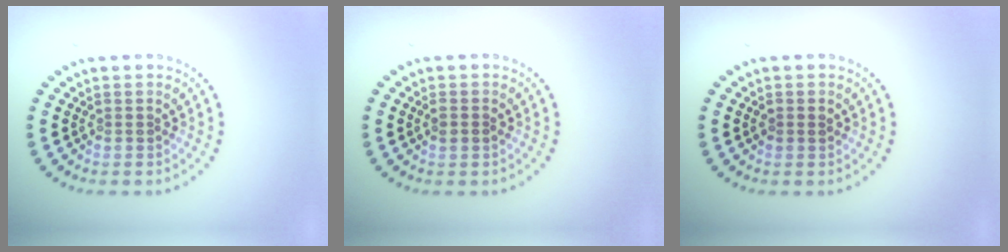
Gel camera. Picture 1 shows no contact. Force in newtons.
{"total": 1.0, "press": 1.0, "slide": 0.1}
{"total": 0.8, "press": 0.8, "slide": 0.1}